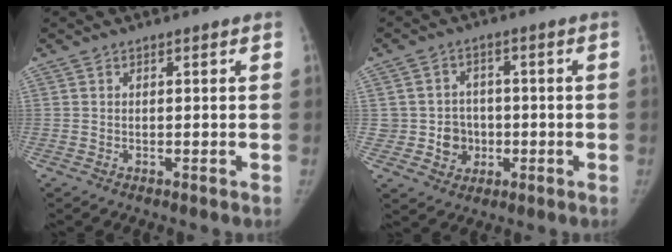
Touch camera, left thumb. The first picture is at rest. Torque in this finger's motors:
{"motor_torque": [-0.09, 0.05, 0.33, 0.16, -0.03]}